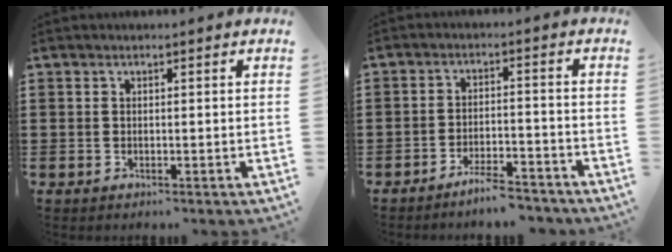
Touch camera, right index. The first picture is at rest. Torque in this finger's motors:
{"motor_torque": [0.39, 0.73, -0.18, -0.21]}